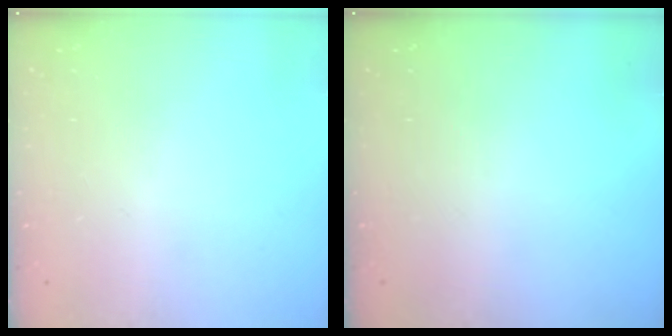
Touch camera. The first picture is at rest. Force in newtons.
{"total": 0.0}